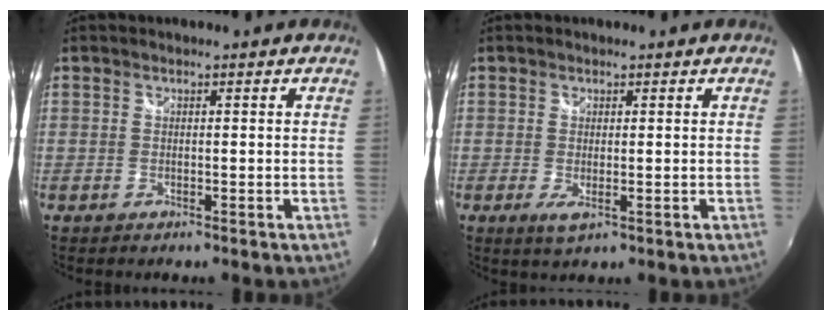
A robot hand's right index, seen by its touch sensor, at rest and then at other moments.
{"total": 2.4, "force": [-0.4, 0.8, 2.2], "torque": [-0.041, -0.011, -0.003]}